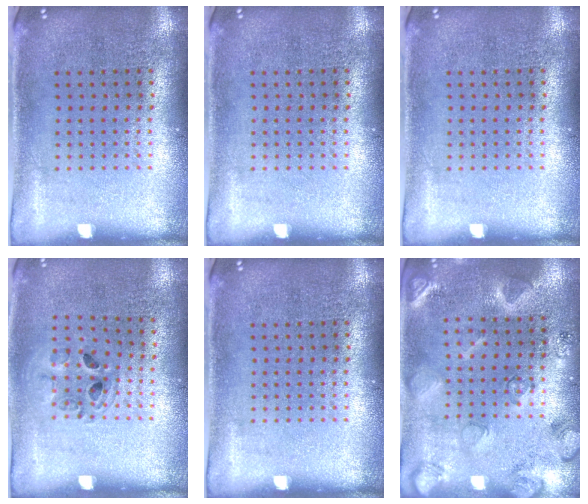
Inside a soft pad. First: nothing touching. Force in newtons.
{"total": 0.0}
{"total": 0.0}
{"total": 0.9, "press": 0.9, "slide": 0.2}
{"total": 0.0}
{"total": 2.3, "press": 2.2, "slide": 0.4}